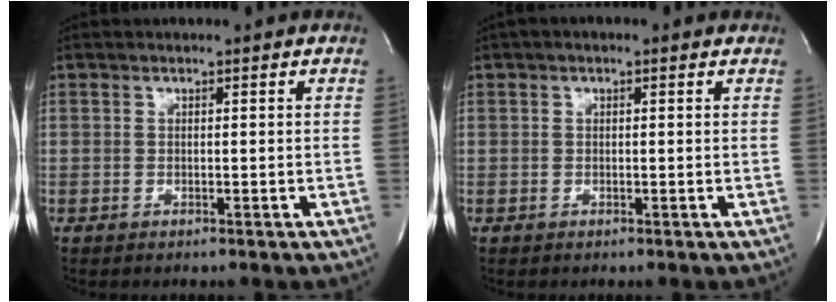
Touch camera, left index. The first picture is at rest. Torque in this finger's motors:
{"motor_torque": [0.82, -0.91, 0.40, 0.09]}